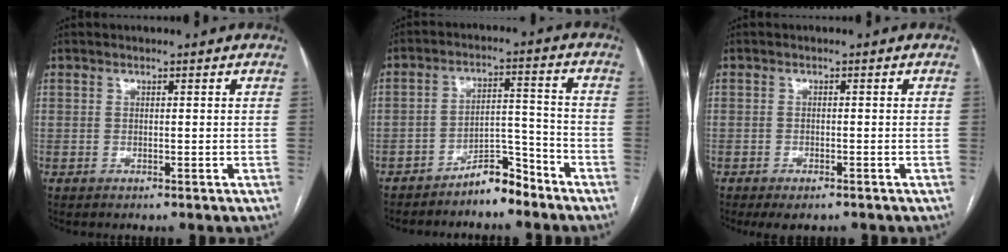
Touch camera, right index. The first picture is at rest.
{"total": 6.1, "force": [-5.3, 1.7, 2.5], "torque": [-0.033, 0.019, -0.091]}
{"total": 2.9, "force": [-2.2, 1.0, 1.6], "torque": [-0.023, -0.005, -0.028]}